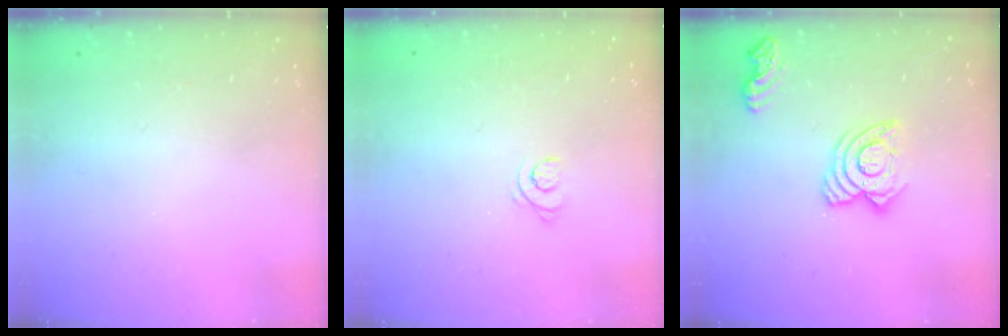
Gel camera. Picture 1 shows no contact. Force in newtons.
{"total": 3.3, "press": 3.3, "slide": 0.4}
{"total": 13.9, "press": 13.8, "slide": 1.5}